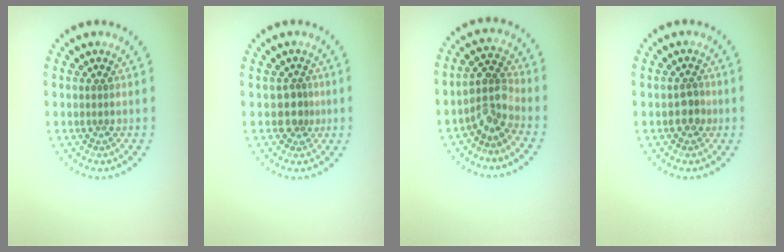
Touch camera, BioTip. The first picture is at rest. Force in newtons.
{"total": 1.9, "press": 1.3, "slide": 1.3}
{"total": 2.9, "press": 2.2, "slide": 1.8}
{"total": 1.6, "press": 1.5, "slide": 0.5}